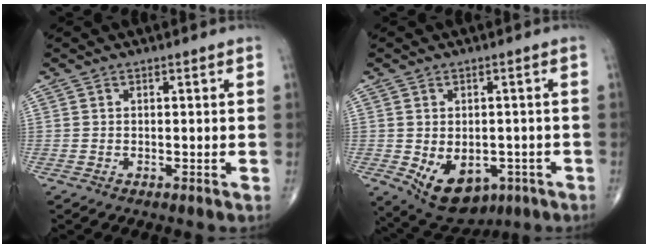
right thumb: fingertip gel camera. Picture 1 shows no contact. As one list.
[{"total": 11.8, "force": [-4.1, 7.9, 7.8], "torque": [-0.099, 0.001, -0.041]}]